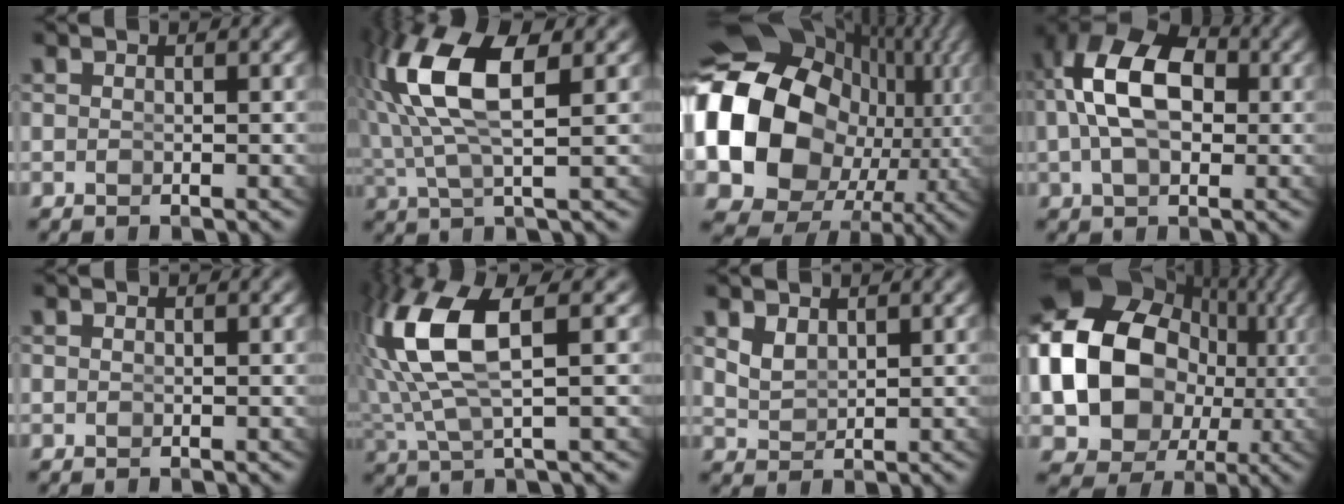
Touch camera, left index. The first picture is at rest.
{"total": 8.3, "force": [2.1, 3.3, 7.3], "torque": [-0.169, -0.019, 0.051]}
{"total": 26.3, "force": [-0.5, 20.6, 16.5], "torque": [-0.298, -0.064, 0.002]}
{"total": 8.5, "force": [1.2, 5.1, 6.7], "torque": [-0.124, -0.008, 0.020]}
{"total": 0.0}
{"total": 9.3, "force": [2.1, 4.1, 8.0], "torque": [-0.195, -0.013, 0.050]}
{"total": 1.7, "force": [0.9, 1.0, 1.0], "torque": [-0.031, -0.019, 0.034]}
{"total": 22.0, "force": [1.8, 17.8, 12.8], "torque": [-0.275, -0.065, 0.042]}